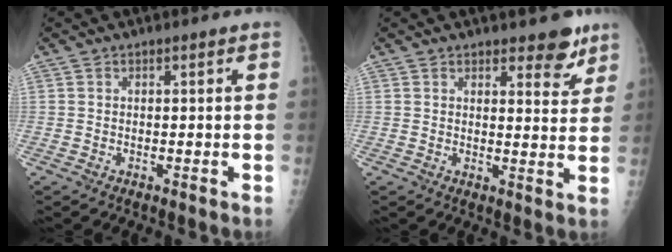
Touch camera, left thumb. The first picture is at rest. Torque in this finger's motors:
{"motor_torque": [-0.05, 0.07, 0.13, 0.09, 0.02]}